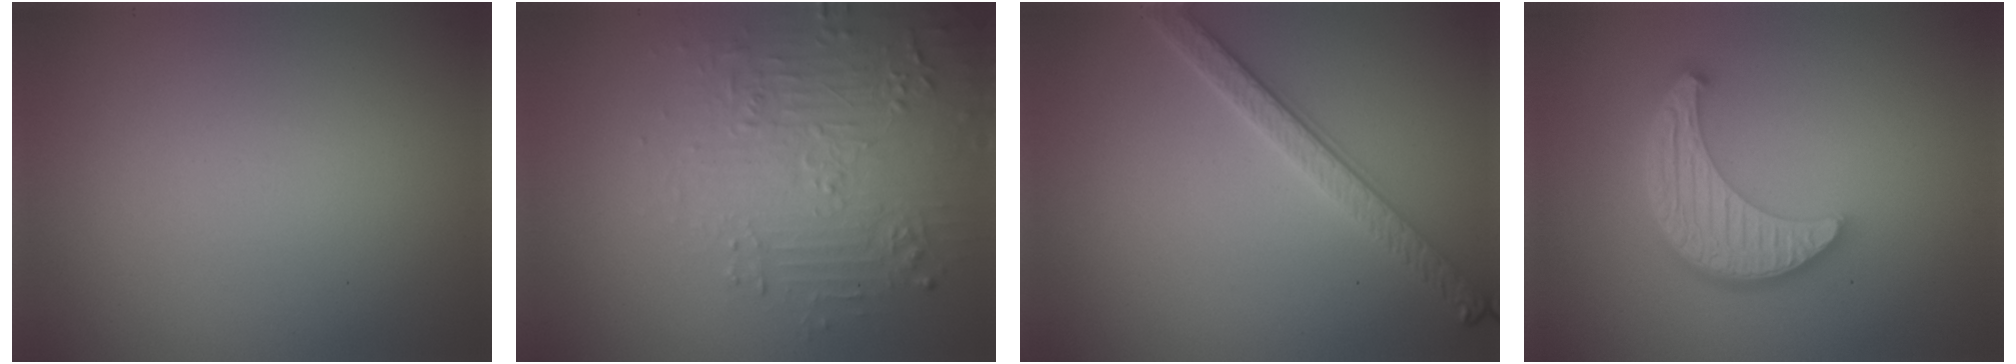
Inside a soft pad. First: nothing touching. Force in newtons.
{"total": 4.9, "press": 4.1, "slide": 2.7}
{"total": 3.0, "press": 2.9, "slide": 0.7}
{"total": 5.5, "press": 4.2, "slide": 3.6}